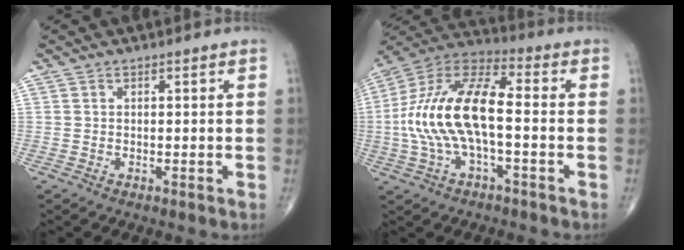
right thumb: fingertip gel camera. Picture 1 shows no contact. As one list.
[{"total": 17.6, "force": [-1.7, 7.2, 16.0], "torque": [-0.330, 0.042, -0.035]}]